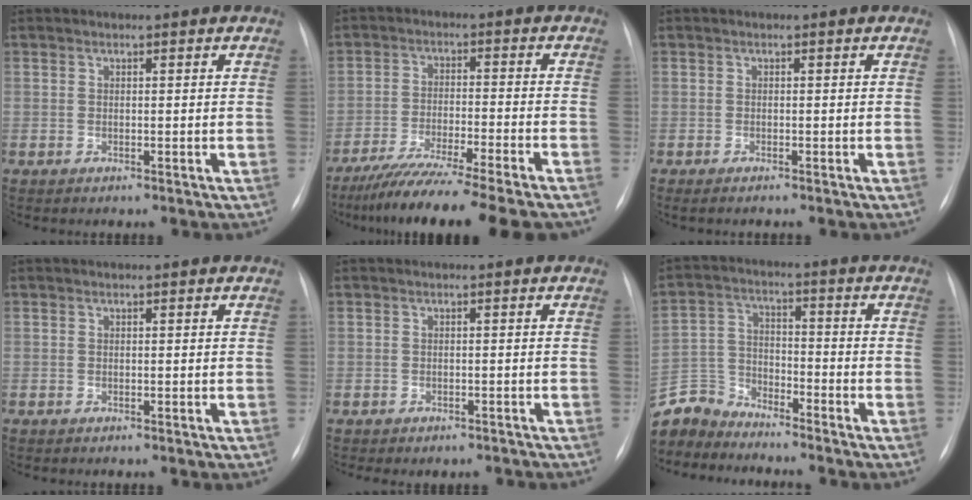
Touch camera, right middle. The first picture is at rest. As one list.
[{"total": 15.9, "force": [-13.3, -0.2, 8.8], "torque": [-0.142, -0.041, -0.210]}, {"total": 1.4, "force": [-1.1, 0.1, 0.8], "torque": [-0.009, -0.003, -0.013]}, {"total": 0.0}, {"total": 3.5, "force": [-2.9, 1.7, 0.8], "torque": [-0.005, 0.006, -0.035]}, {"total": 8.2, "force": [-8.0, 1.7, -0.2], "torque": [-0.002, 0.010, -0.163]}]